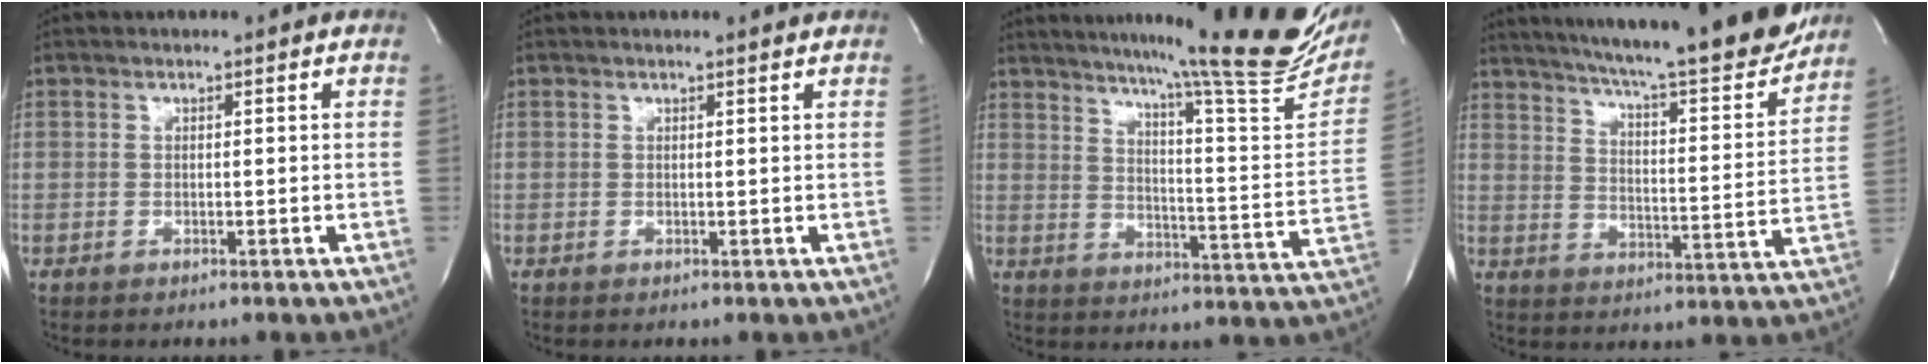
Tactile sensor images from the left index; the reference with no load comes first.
{"total": 1.1, "force": [1.0, -0.2, 0.2], "torque": [-0.014, -0.002, 0.013]}
{"total": 26.7, "force": [22.2, 0.9, 14.9], "torque": [-0.220, -0.073, 0.282]}
{"total": 24.3, "force": [21.6, 1.6, 11.1], "torque": [-0.181, -0.048, 0.289]}